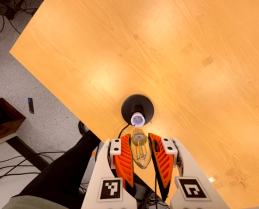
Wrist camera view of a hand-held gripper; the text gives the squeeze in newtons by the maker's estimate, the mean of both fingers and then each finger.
{"total": 22.2, "left": 25.0, "right": 19.4}